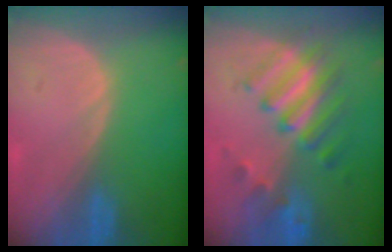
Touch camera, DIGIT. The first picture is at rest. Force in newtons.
{"total": 7.5, "press": 7.5, "slide": 0.9}